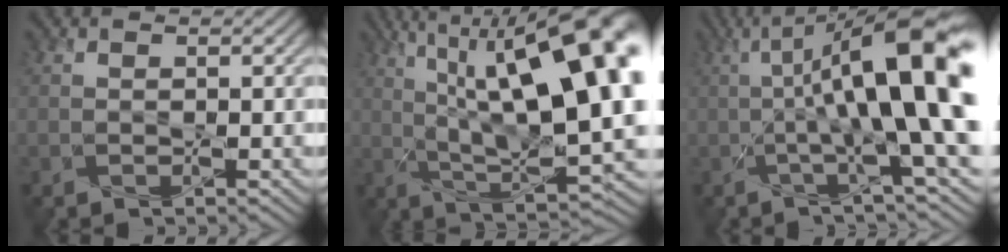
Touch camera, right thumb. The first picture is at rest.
{"total": 20.4, "force": [6.2, 6.9, 18.1], "torque": [-0.263, 0.039, 0.087]}
{"total": 14.7, "force": [1.5, 2.9, 14.3], "torque": [-0.212, 0.017, 0.017]}